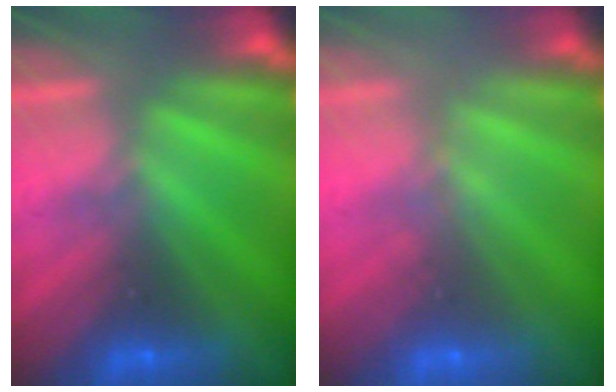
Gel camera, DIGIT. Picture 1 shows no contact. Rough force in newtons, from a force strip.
{"total": 1.7}